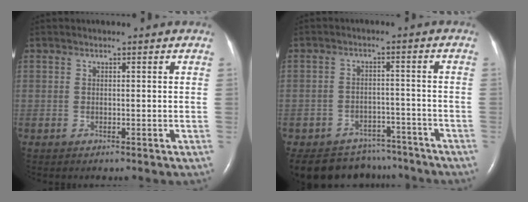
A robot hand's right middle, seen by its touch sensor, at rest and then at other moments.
{"total": 12.3, "force": [-10.9, 5.3, 1.7], "torque": [-0.036, 0.012, -0.143]}